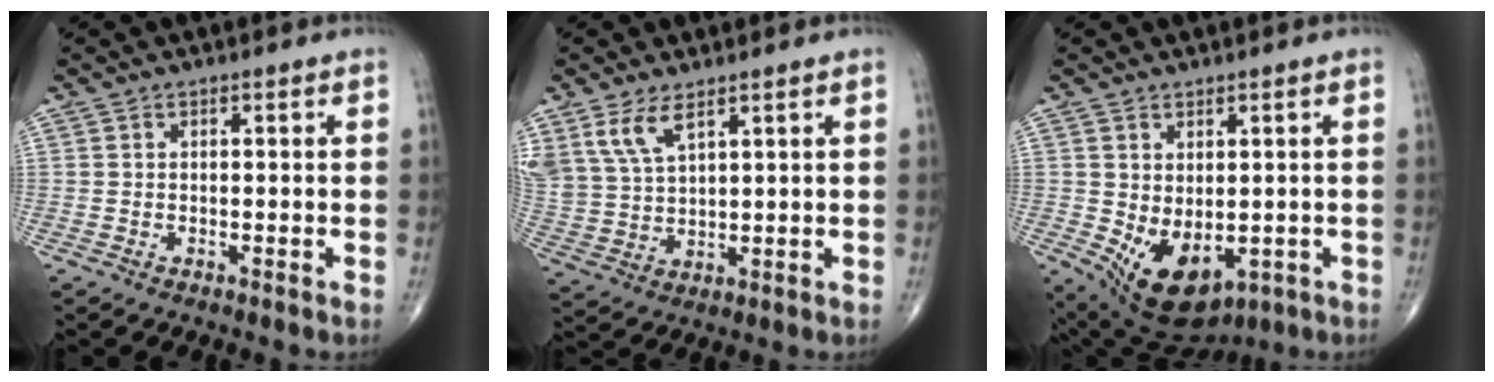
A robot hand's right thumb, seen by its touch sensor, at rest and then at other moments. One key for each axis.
{"total": 7.5, "fx": 4.7, "fy": 3.2, "fz": 4.9, "tx": -0.101, "ty": -0.014, "tz": 0.106}
{"total": 10.9, "fx": -2.3, "fy": 6.8, "fz": 8.3, "tx": -0.117, "ty": -0.004, "tz": -0.008}